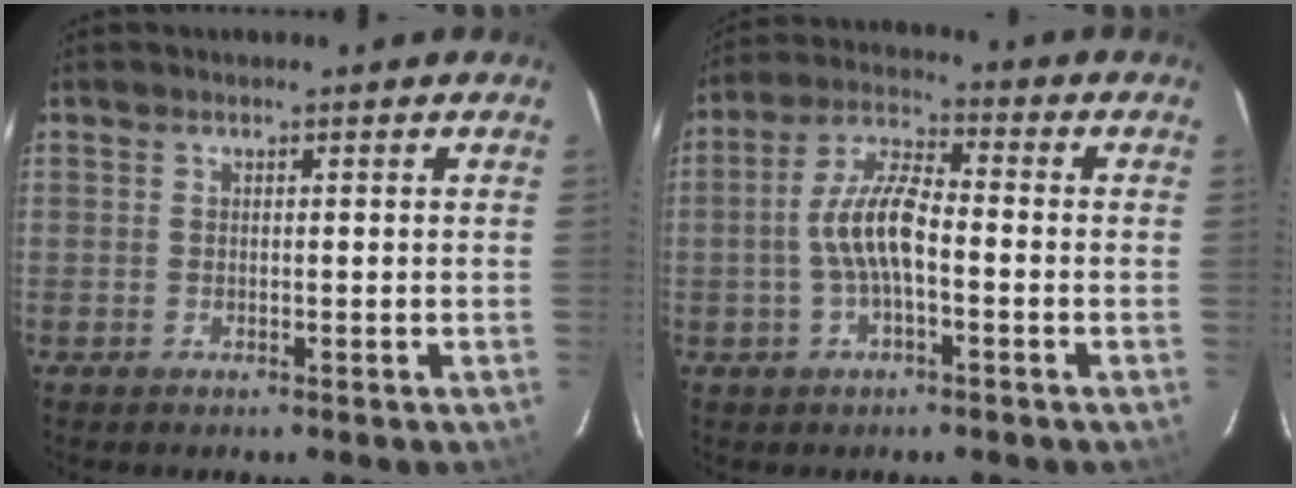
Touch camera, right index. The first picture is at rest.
{"total": 8.6, "force": [-2.0, 2.9, 7.9], "torque": [-0.163, 0.013, -0.039]}